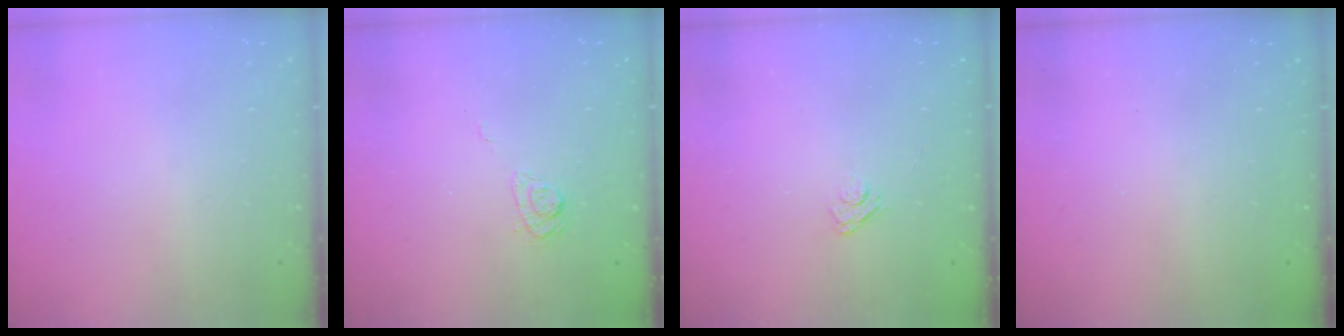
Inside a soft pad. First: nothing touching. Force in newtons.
{"total": 4.9, "press": 4.7, "slide": 1.6}
{"total": 3.1, "press": 2.8, "slide": 1.3}
{"total": 2.3, "press": 2.1, "slide": 0.8}